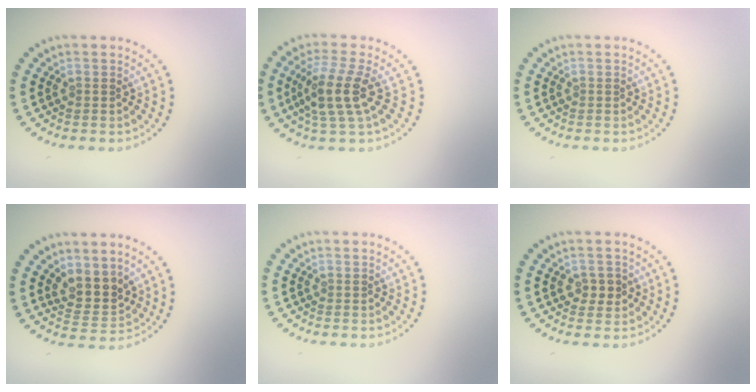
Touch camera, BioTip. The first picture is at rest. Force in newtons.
{"total": 3.9, "press": 3.3, "slide": 2.1}
{"total": 0.0}
{"total": 3.0, "press": 2.4, "slide": 1.8}
{"total": 0.0}
{"total": 1.8, "press": 1.8, "slide": 0.3}